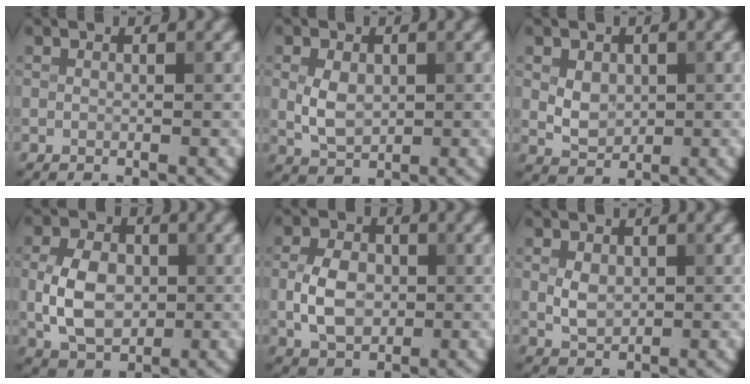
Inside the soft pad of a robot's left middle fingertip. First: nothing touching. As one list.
[{"total": 3.1, "force": [0.2, 2.2, 2.2], "torque": [-0.047, -0.001, 0.005]}, {"total": 2.5, "force": [0.4, 1.9, 1.6], "torque": [-0.029, -0.003, 0.008]}, {"total": 5.7, "force": [-0.4, 4.0, 4.0], "torque": [-0.082, 0.001, -0.008]}, {"total": 4.5, "force": [-0.4, 3.2, 3.1], "torque": [-0.061, 0.001, -0.011]}, {"total": 2.3, "force": [0.2, 1.7, 1.5], "torque": [-0.028, -0.001, 0.006]}]